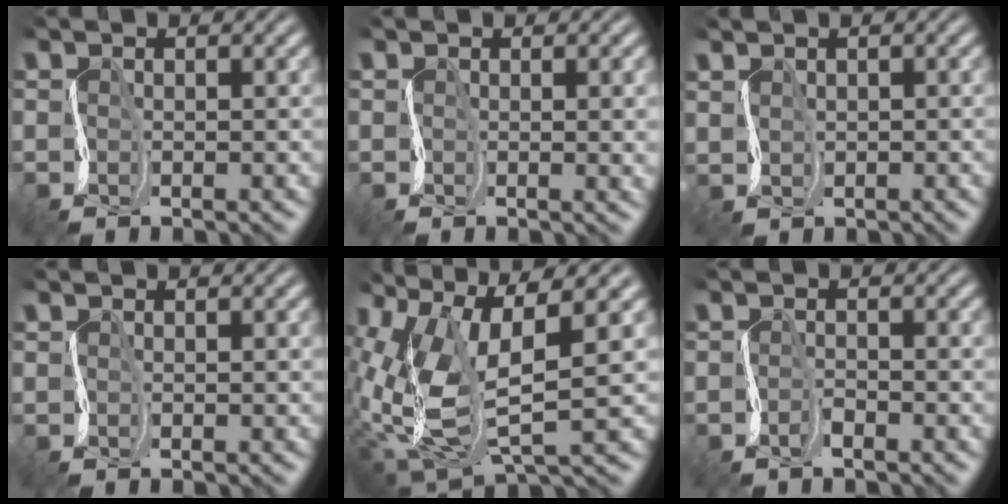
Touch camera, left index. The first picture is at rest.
{"total": 3.8, "force": [0.0, 1.6, 3.4], "torque": [-0.031, -0.003, 0.005]}
{"total": 1.2, "force": [0.9, 0.3, -0.6], "torque": [0.011, 0.005, 0.024]}
{"total": 0.0}
{"total": 10.2, "force": [0.6, 4.7, 9.0], "torque": [-0.208, -0.019, 0.022]}
{"total": 0.6, "force": [-0.6, 0.2, 0.1], "torque": [-0.005, 0.004, -0.012]}